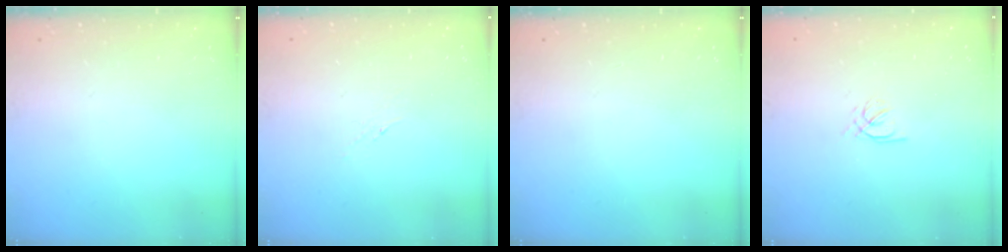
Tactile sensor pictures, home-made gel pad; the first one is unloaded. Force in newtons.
{"total": 2.8, "press": 2.7, "slide": 0.6}
{"total": 0.0}
{"total": 2.0, "press": 1.9, "slide": 0.5}